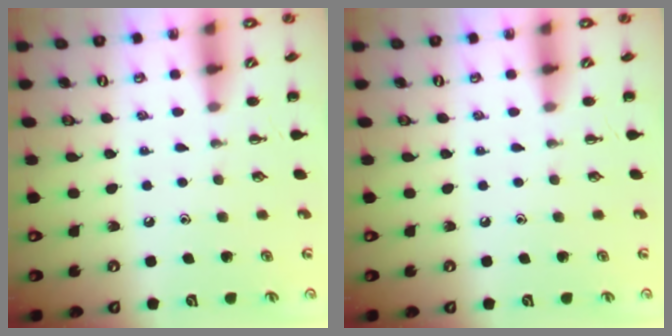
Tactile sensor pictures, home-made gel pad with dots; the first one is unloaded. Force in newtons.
{"total": 0.0}